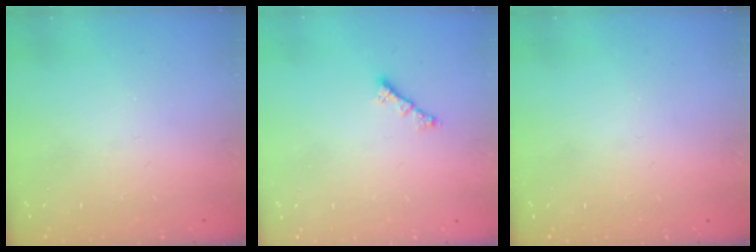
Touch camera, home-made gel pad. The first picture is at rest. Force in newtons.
{"total": 0.8, "press": 0.7, "slide": 0.4}
{"total": 0.0}